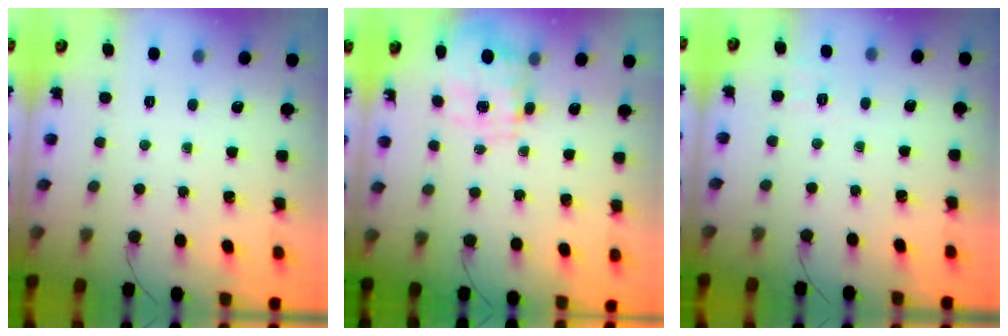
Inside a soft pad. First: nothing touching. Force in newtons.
{"total": 3.4, "press": 3.3, "slide": 1.0}
{"total": 1.9, "press": 1.0, "slide": 1.6}